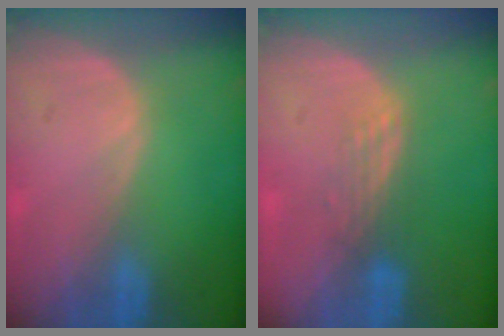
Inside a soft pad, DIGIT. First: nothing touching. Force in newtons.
{"total": 3.0, "press": 2.5, "slide": 1.7}